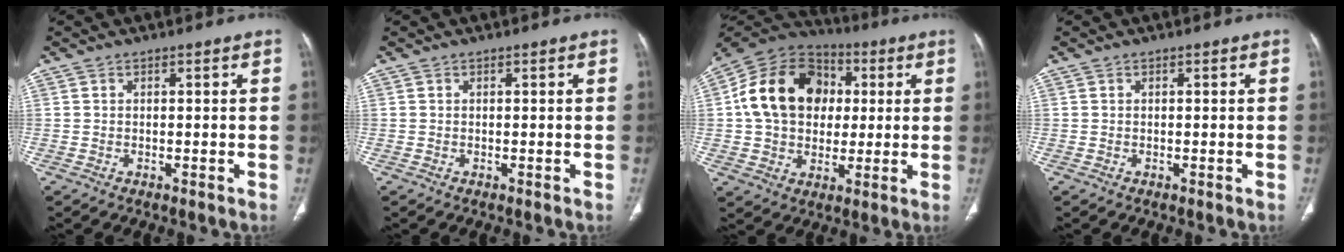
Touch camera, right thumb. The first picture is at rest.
{"total": 0.0}
{"total": 18.9, "force": [2.5, 14.7, 11.6], "torque": [-0.182, 0.021, 0.038]}
{"total": 0.0}